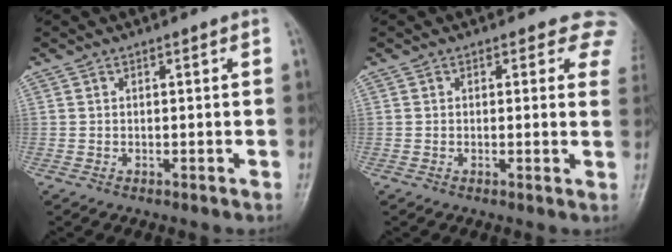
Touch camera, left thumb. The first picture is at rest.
{"total": 5.2, "force": [3.9, 3.0, 1.5], "torque": [0.024, -0.010, 0.014]}